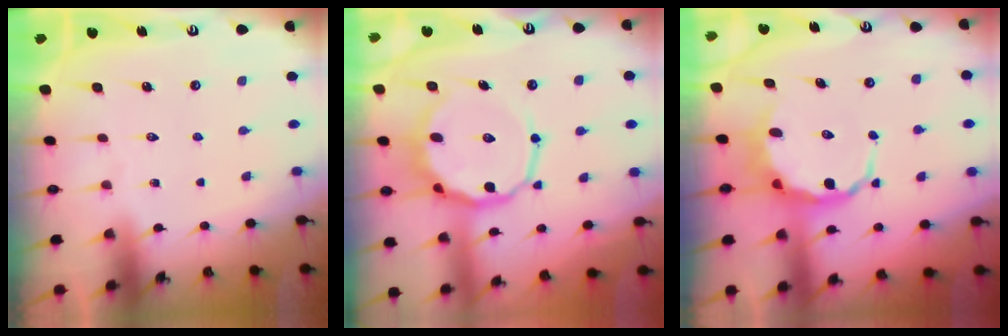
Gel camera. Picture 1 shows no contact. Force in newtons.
{"total": 11.5, "press": 11.2, "slide": 2.5}
{"total": 6.2, "press": 6.0, "slide": 1.7}